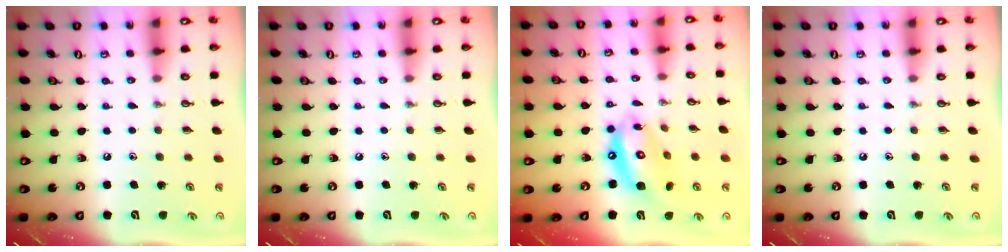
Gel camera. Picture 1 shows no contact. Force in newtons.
{"total": 0.0}
{"total": 13.7, "press": 13.6, "slide": 1.4}
{"total": 0.0}